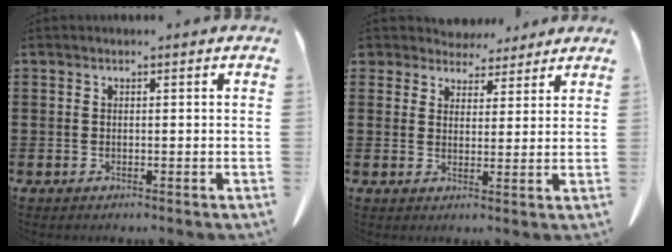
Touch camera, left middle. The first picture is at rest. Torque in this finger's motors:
{"motor_torque": [0.02, -0.05, 0.05, 0.01]}